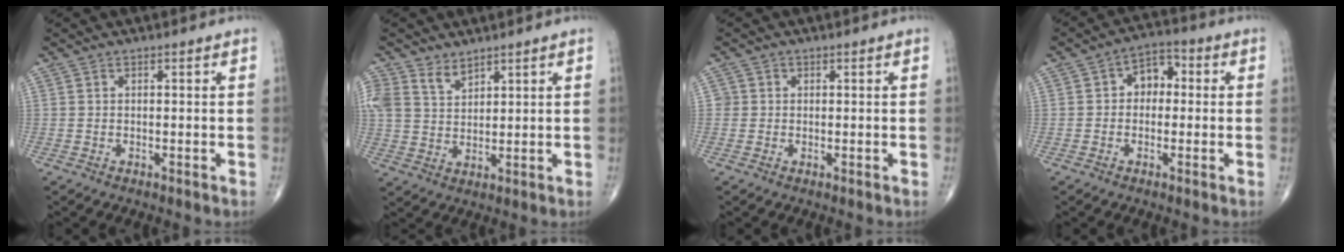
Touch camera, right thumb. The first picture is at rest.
{"total": 6.5, "force": [4.6, 4.0, 2.3], "torque": [-0.033, -0.016, 0.097]}
{"total": 1.4, "force": [0.0, 1.4, 0.0], "torque": [0.011, 0.005, -0.002]}
{"total": 5.9, "force": [0.3, 4.3, 4.0], "torque": [-0.034, 0.024, -0.006]}